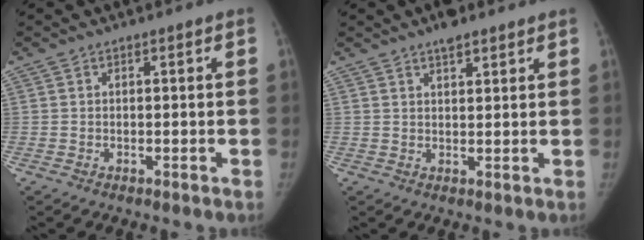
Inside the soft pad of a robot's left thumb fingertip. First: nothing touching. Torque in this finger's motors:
{"motor_torque": [0.81, -0.26, 0.71, -0.60, 0.17]}